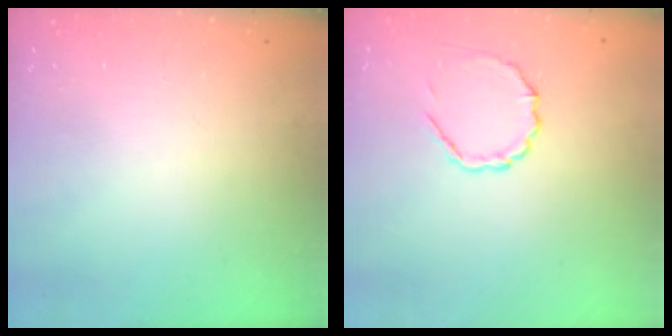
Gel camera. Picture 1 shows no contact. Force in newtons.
{"total": 5.9, "press": 5.7, "slide": 1.7}